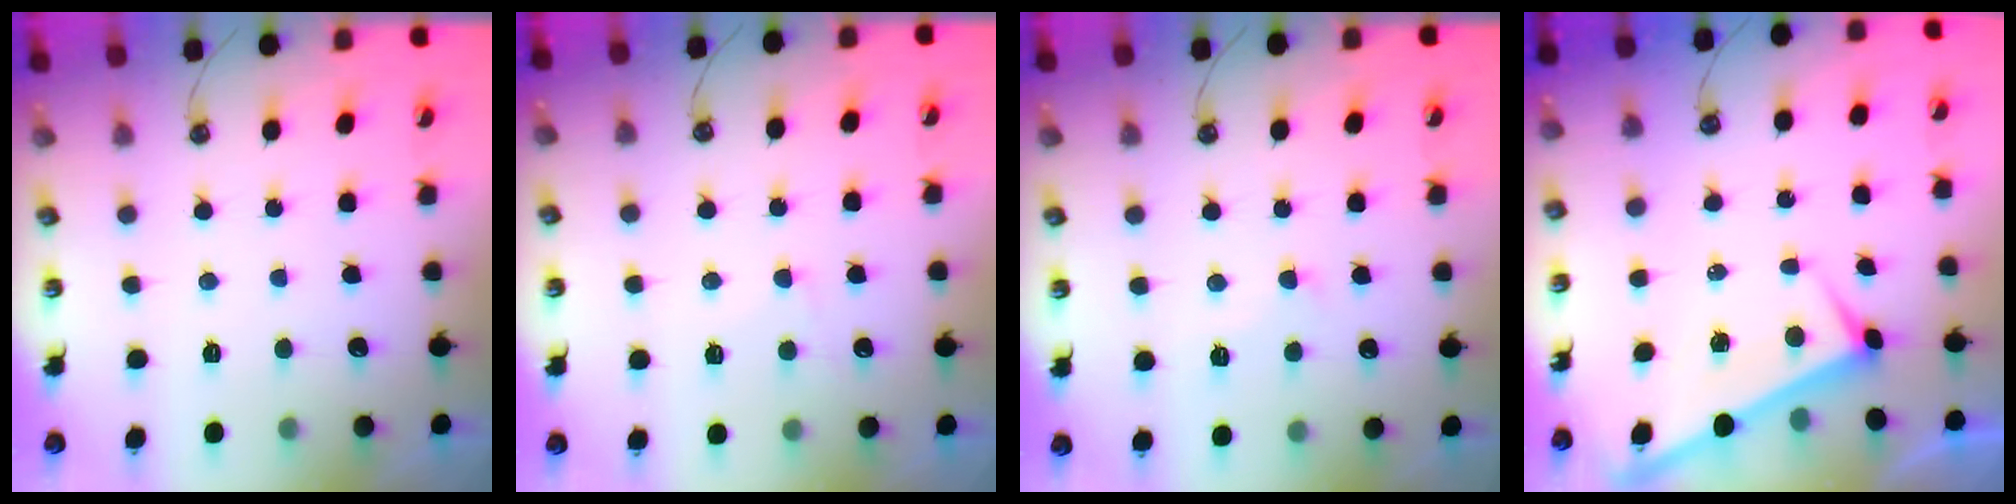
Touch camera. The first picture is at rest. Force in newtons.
{"total": 2.4, "press": 2.2, "slide": 1.0}
{"total": 1.6, "press": 1.5, "slide": 0.6}
{"total": 1.3, "press": 1.2, "slide": 0.3}